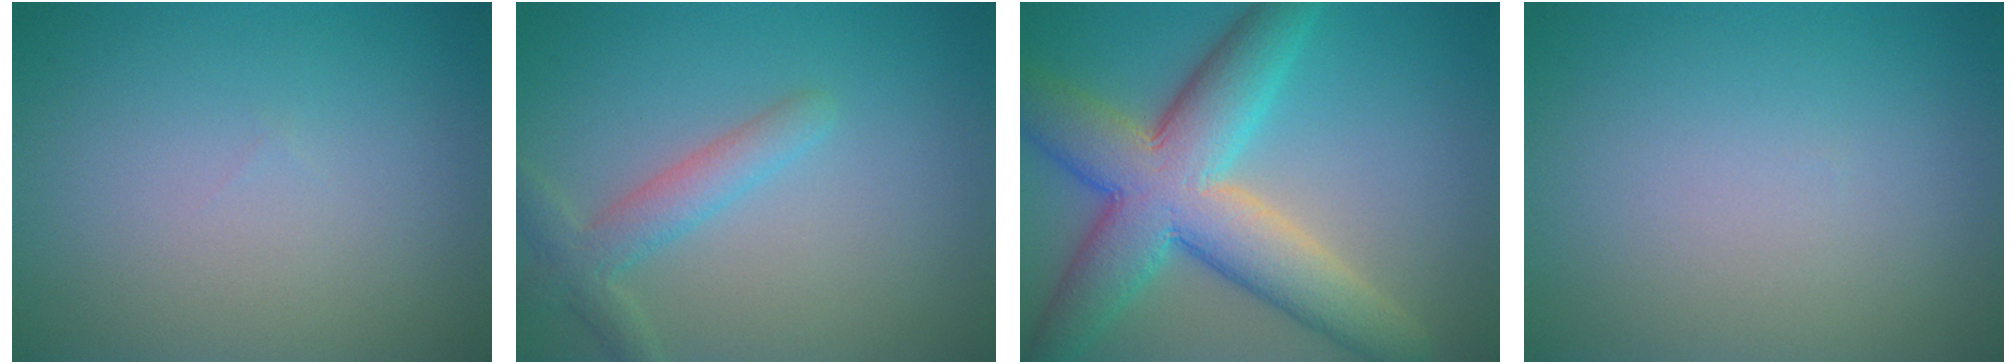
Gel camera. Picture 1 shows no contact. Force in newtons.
{"total": 2.8, "press": 2.8, "slide": 0.2}
{"total": 10.4, "press": 10.4, "slide": 0.7}
{"total": 0.0}